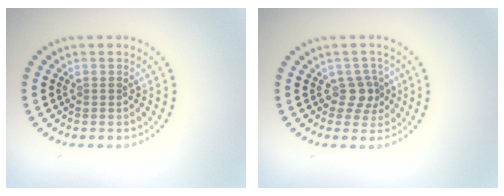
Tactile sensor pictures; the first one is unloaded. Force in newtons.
{"total": 2.0, "press": 1.6, "slide": 1.3}